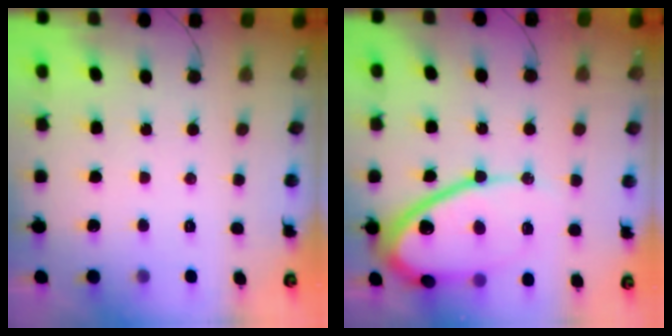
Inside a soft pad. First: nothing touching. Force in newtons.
{"total": 16.3, "press": 16.2, "slide": 1.9}